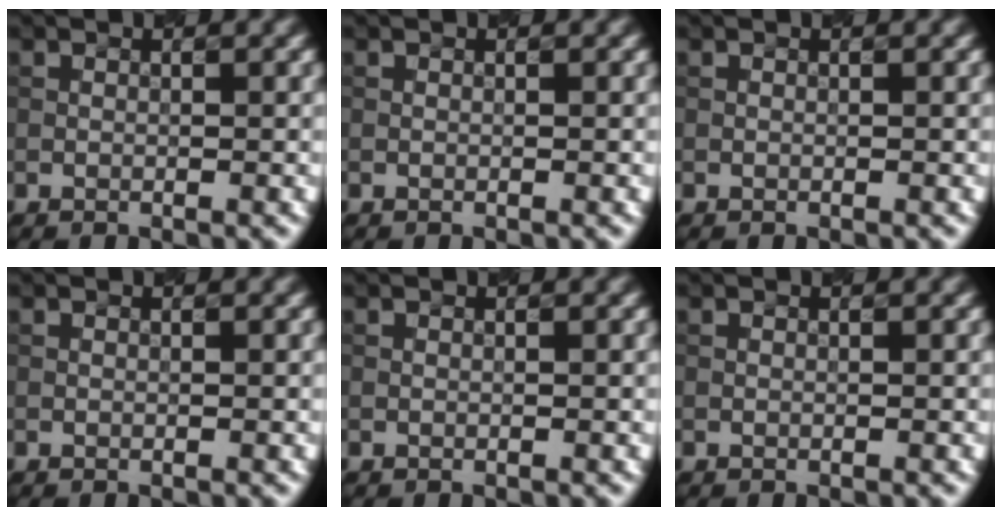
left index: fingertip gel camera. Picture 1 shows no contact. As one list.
[{"total": 0.0}, {"total": 0.0}, {"total": 0.0}, {"total": 0.0}, {"total": 0.0}]